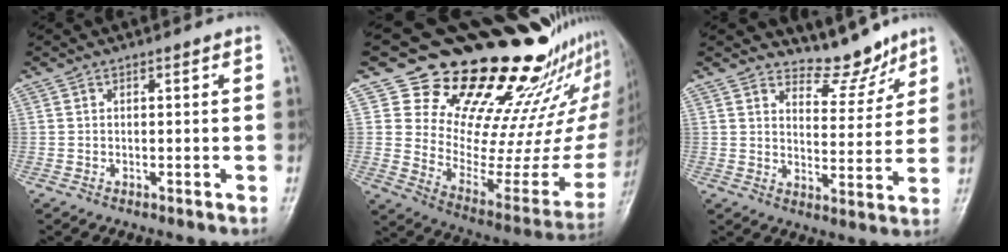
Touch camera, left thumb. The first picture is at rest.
{"total": 27.1, "force": [21.7, 9.7, 13.0], "torque": [-0.138, -0.176, 0.311]}
{"total": 7.5, "force": [6.8, 2.9, 1.3], "torque": [0.009, -0.059, 0.109]}